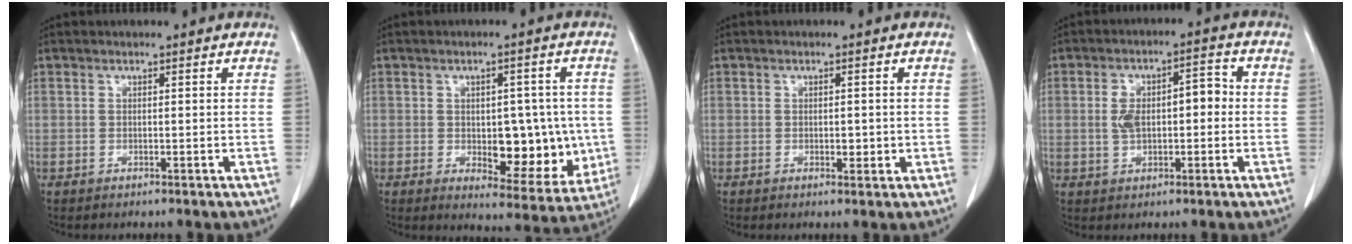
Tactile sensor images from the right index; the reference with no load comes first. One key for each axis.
{"total": 10.9, "fx": -1.0, "fy": 5.5, "fz": 9.3, "tx": -0.102, "ty": 0.004, "tz": 0.003}
{"total": 1.6, "fx": -0.1, "fy": 1.0, "fz": 1.3, "tx": -0.015, "ty": 0.000, "tz": 0.002}
{"total": 7.2, "fx": 0.0, "fy": 3.6, "fz": 6.2, "tx": -0.114, "ty": 0.032, "tz": 0.003}